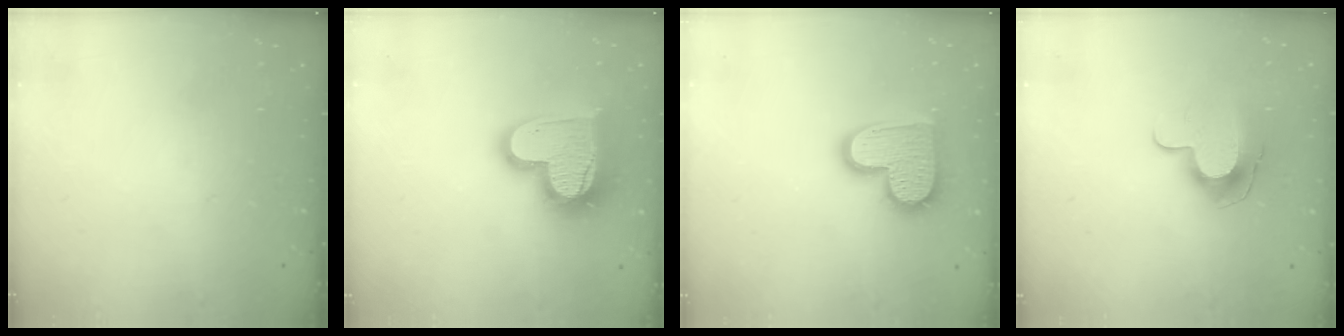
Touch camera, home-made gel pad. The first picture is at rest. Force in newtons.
{"total": 18.8, "press": 18.7, "slide": 1.6}
{"total": 15.1, "press": 15.0, "slide": 0.9}
{"total": 10.5, "press": 10.5, "slide": 0.5}